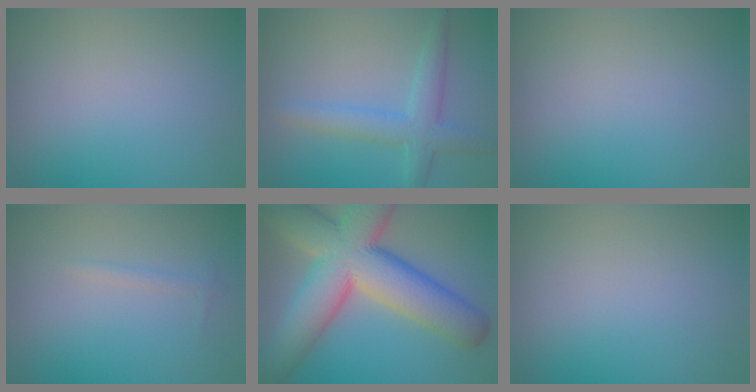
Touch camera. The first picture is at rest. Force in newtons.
{"total": 4.0, "press": 4.0, "slide": 0.1}
{"total": 0.0}
{"total": 0.8, "press": 0.8, "slide": 0.0}
{"total": 14.6, "press": 14.6, "slide": 1.1}
{"total": 0.0}